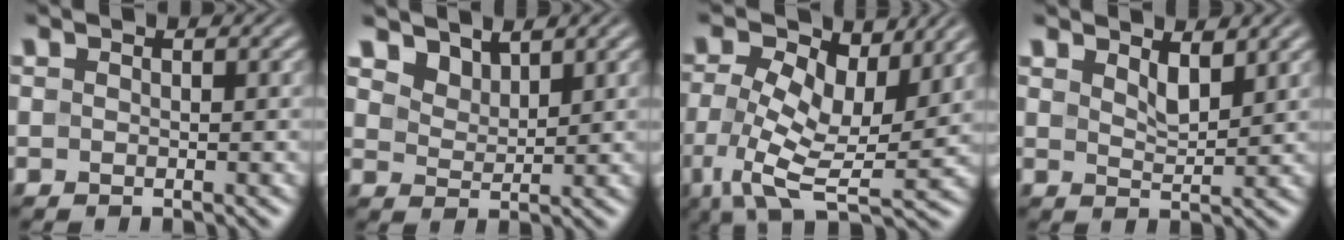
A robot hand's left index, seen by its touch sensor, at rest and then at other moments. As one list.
[{"total": 2.8, "force": [2.4, 1.2, 0.9], "torque": [-0.032, -0.015, 0.060]}, {"total": 9.2, "force": [1.5, 5.0, 7.6], "torque": [-0.156, -0.004, 0.026]}, {"total": 2.2, "force": [1.4, 0.7, 1.5], "torque": [-0.032, -0.006, 0.029]}]